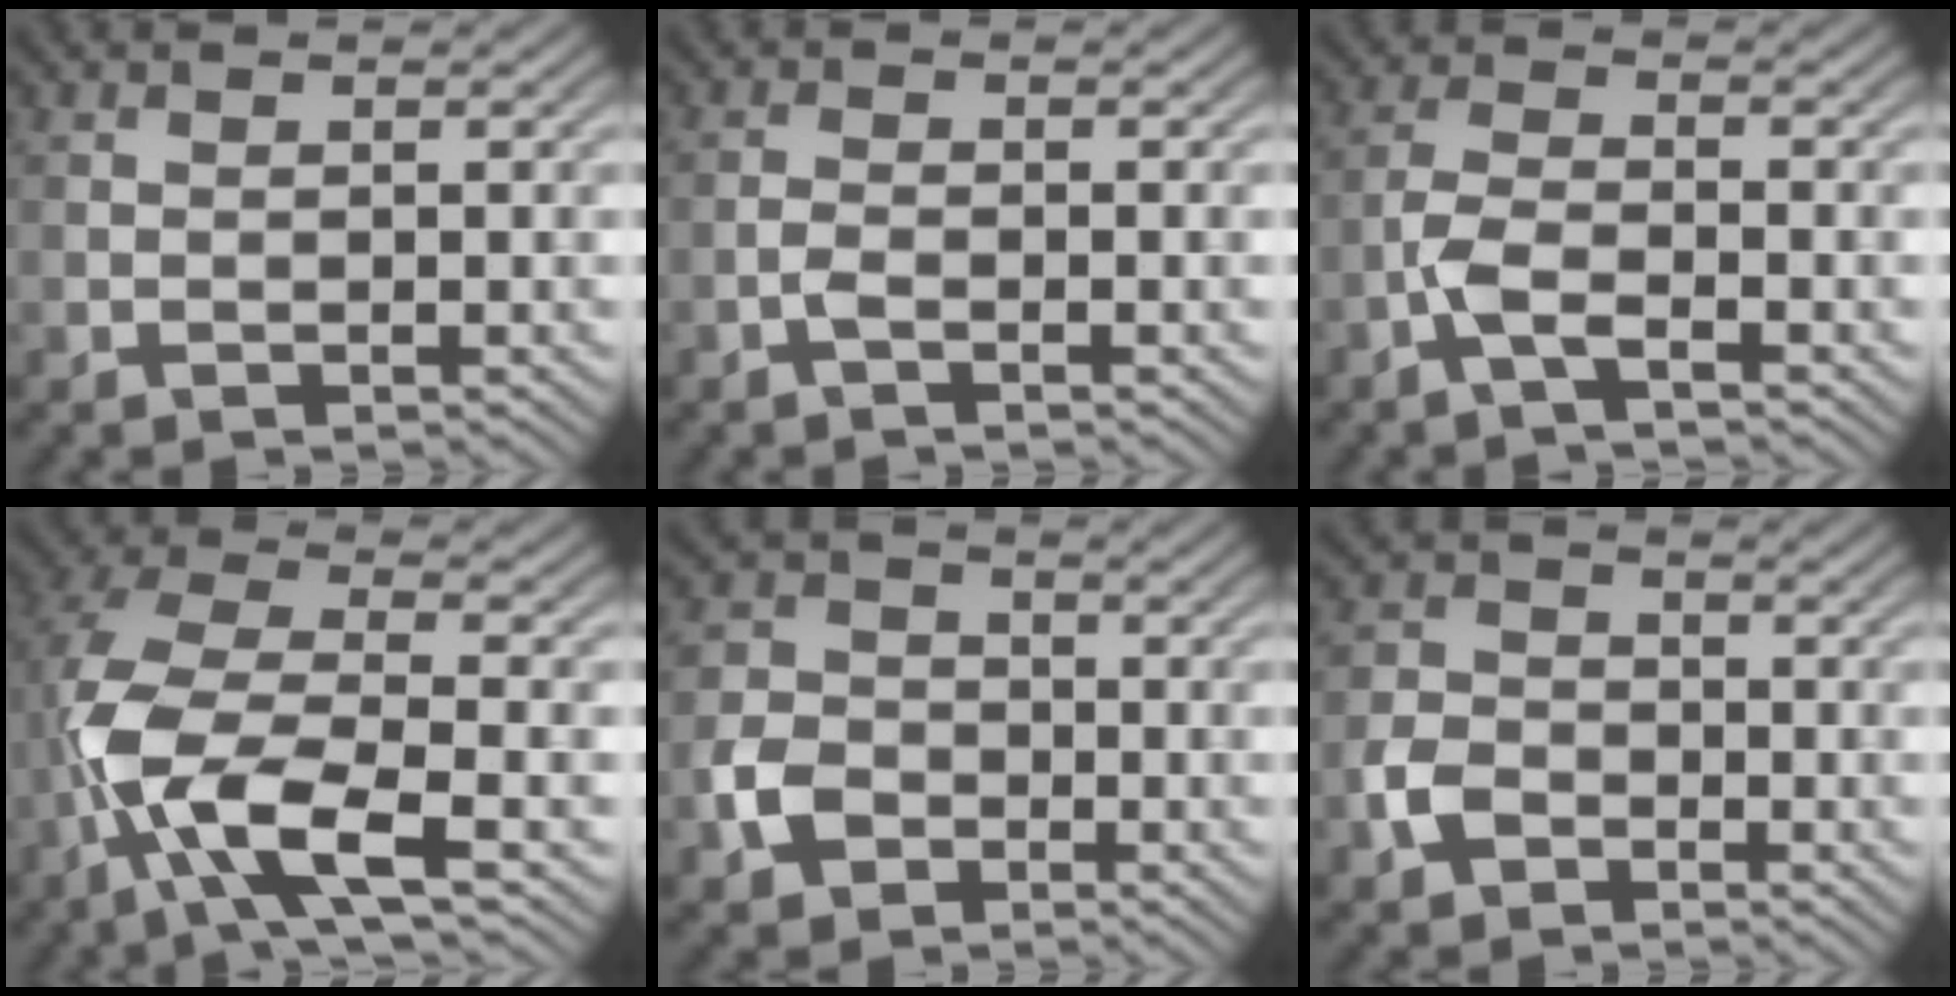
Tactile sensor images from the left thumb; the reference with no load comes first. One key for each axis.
{"total": 1.3, "fx": -0.9, "fy": 0.3, "fz": 1.0, "tx": -0.022, "ty": 0.004, "tz": -0.021}
{"total": 3.6, "fx": -2.1, "fy": 0.9, "fz": 2.8, "tx": -0.070, "ty": 0.003, "tz": -0.053}
{"total": 10.8, "fx": -4.0, "fy": 4.0, "fz": 9.2, "tx": -0.207, "ty": -0.004, "tz": -0.090}
{"total": 4.9, "fx": -2.1, "fy": 3.9, "fz": 2.1, "tx": -0.053, "ty": -0.002, "tz": -0.054}
{"total": 4.1, "fx": -2.1, "fy": 3.0, "fz": 1.8, "tx": -0.048, "ty": 0.000, "tz": -0.051}